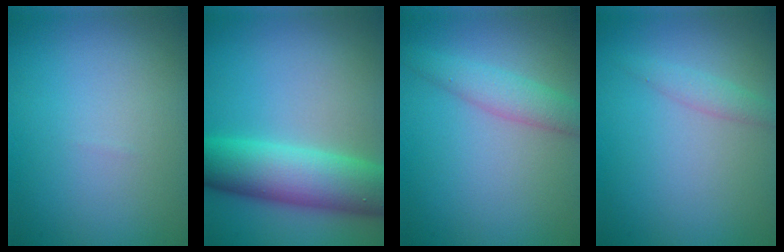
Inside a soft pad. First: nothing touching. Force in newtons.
{"total": 8.6, "press": 8.6, "slide": 0.4}
{"total": 2.8, "press": 2.8, "slide": 0.1}
{"total": 1.4, "press": 1.4, "slide": 0.0}